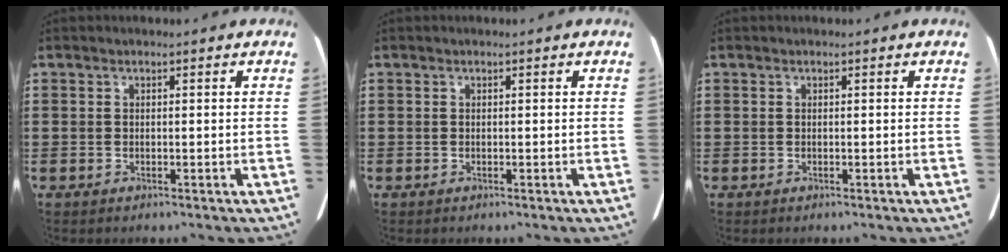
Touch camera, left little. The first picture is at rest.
{"total": 0.0}
{"total": 0.0}